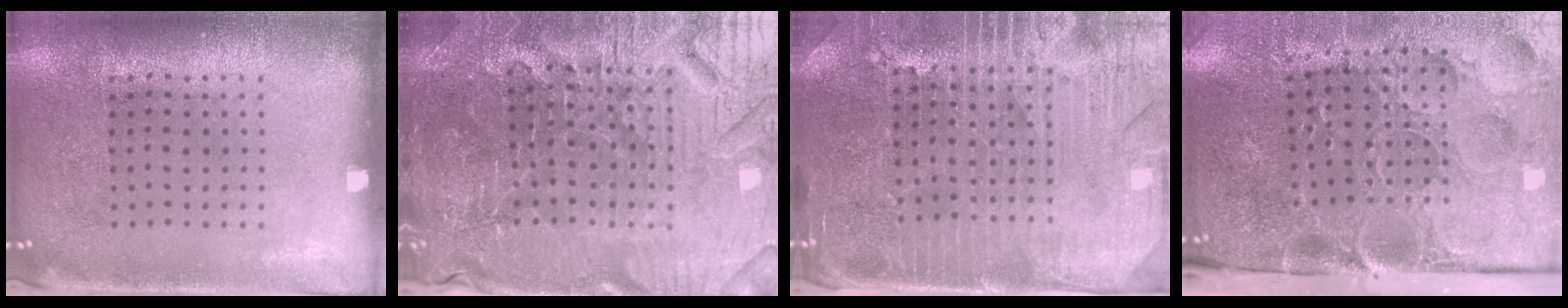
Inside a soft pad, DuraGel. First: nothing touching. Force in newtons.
{"total": 4.5, "press": 4.4, "slide": 1.0}
{"total": 4.4, "press": 4.1, "slide": 1.6}
{"total": 5.2, "press": 4.1, "slide": 3.2}